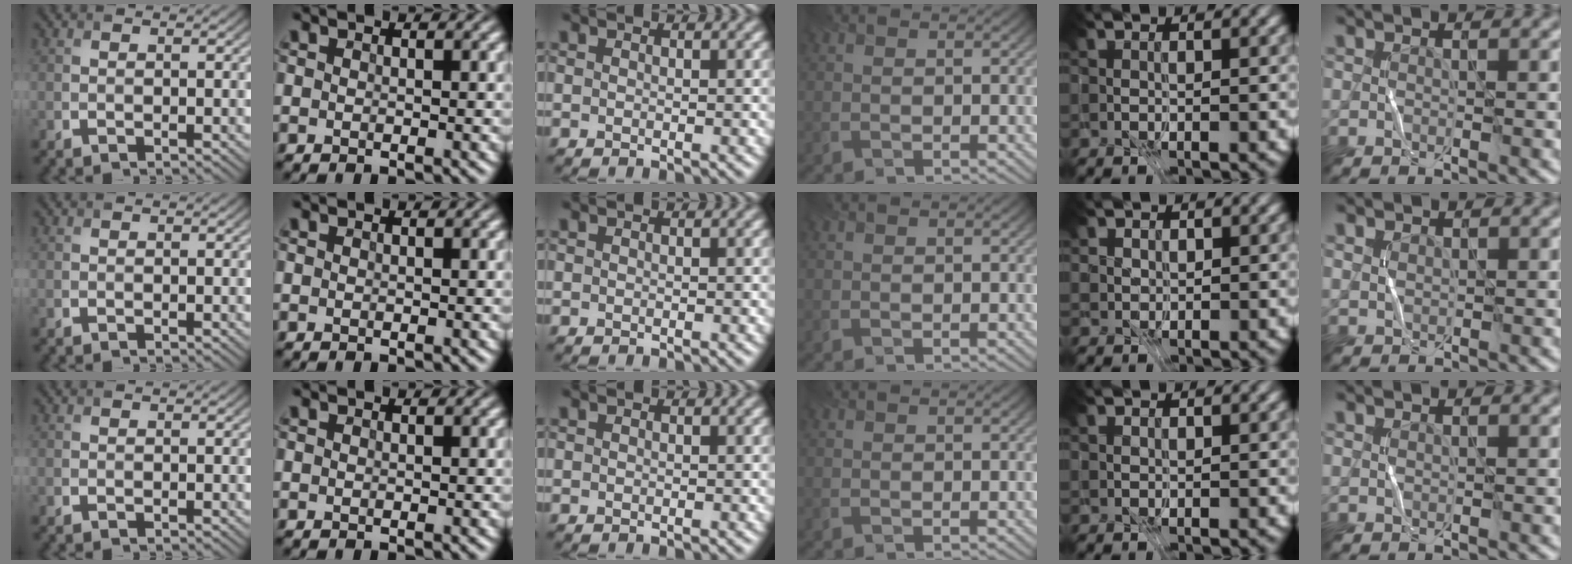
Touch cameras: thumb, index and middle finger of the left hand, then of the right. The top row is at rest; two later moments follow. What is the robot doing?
{"motion": "fold", "object": "file"}